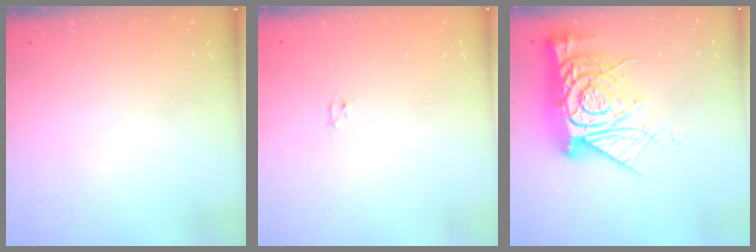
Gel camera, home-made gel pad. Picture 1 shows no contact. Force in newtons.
{"total": 2.4, "press": 2.3, "slide": 0.4}
{"total": 22.0, "press": 21.9, "slide": 2.2}